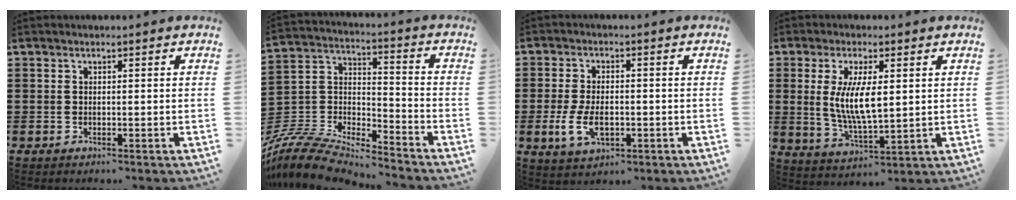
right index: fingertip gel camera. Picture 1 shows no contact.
{"total": 9.9, "force": [-9.2, 2.3, 2.9], "torque": [-0.077, 0.008, -0.187]}
{"total": 5.8, "force": [-1.3, 3.2, 4.7], "torque": [-0.102, -0.002, -0.025]}
{"total": 8.2, "force": [1.2, 2.8, 7.6], "torque": [-0.160, 0.001, 0.017]}